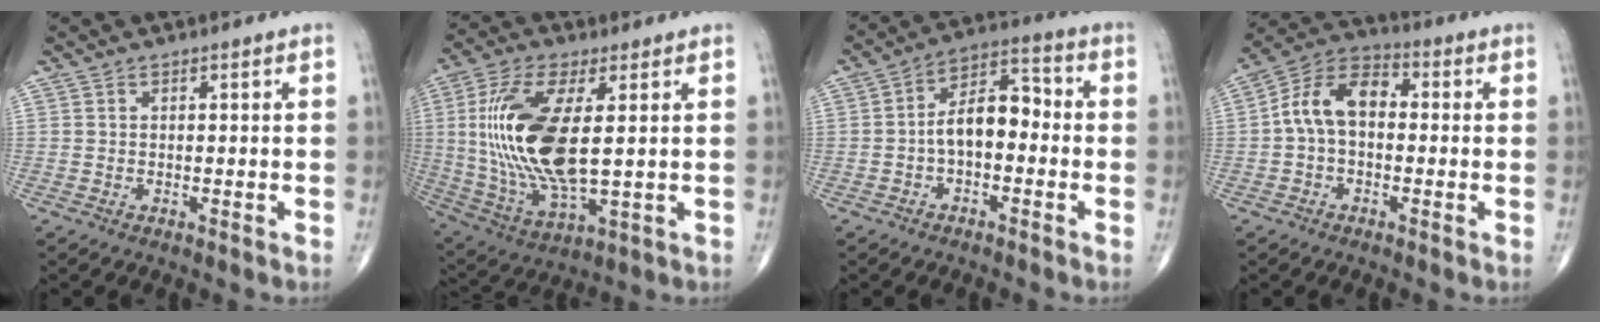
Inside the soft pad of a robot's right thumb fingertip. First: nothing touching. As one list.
[{"total": 19.6, "force": [2.2, 7.9, 17.8], "torque": [-0.382, -0.017, 0.049]}, {"total": 9.1, "force": [-1.3, 5.2, 7.3], "torque": [-0.102, 0.041, -0.036]}, {"total": 10.5, "force": [0.1, 6.8, 8.0], "torque": [-0.136, 0.035, -0.013]}]